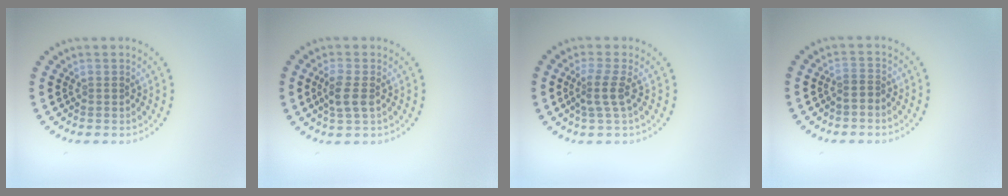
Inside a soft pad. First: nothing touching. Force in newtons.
{"total": 2.3, "press": 2.1, "slide": 0.9}
{"total": 2.2, "press": 1.5, "slide": 1.6}
{"total": 0.9, "press": 0.6, "slide": 0.7}